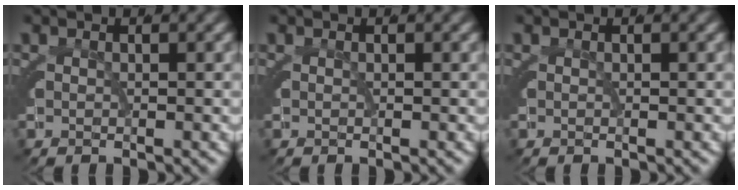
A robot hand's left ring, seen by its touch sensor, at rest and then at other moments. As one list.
[{"total": 0.0}, {"total": 0.0}]